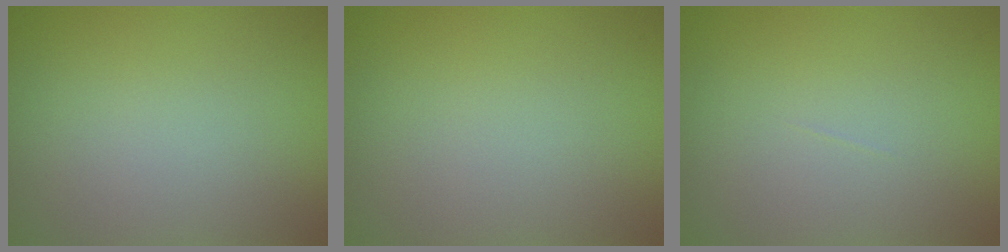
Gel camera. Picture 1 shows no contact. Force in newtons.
{"total": 0.0}
{"total": 0.0}